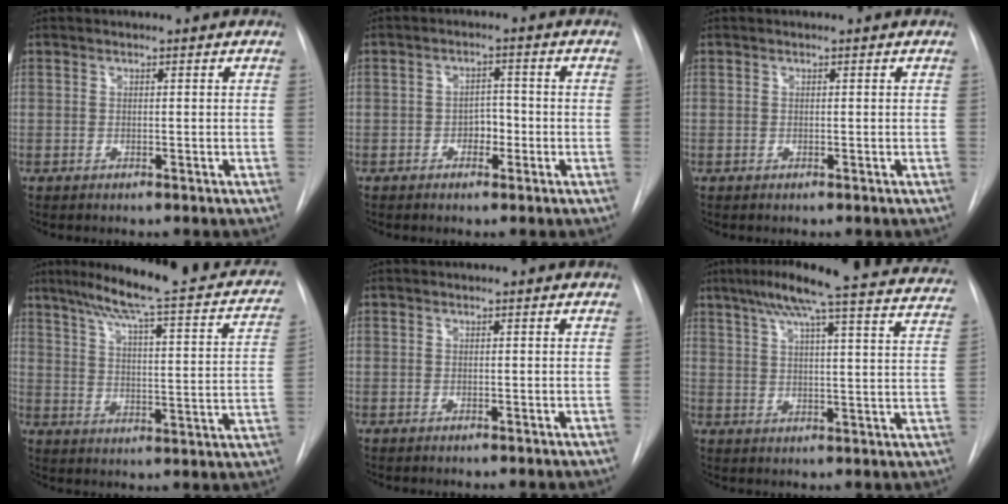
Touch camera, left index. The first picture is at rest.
{"total": 2.9, "force": [-1.5, 1.7, 1.8], "torque": [-0.018, 0.006, -0.022]}
{"total": 0.0}
{"total": 24.1, "force": [19.5, 3.2, 13.8], "torque": [-0.192, -0.011, 0.243]}
{"total": 0.0}
{"total": 25.8, "force": [22.4, 1.9, 12.6], "torque": [-0.182, -0.030, 0.267]}